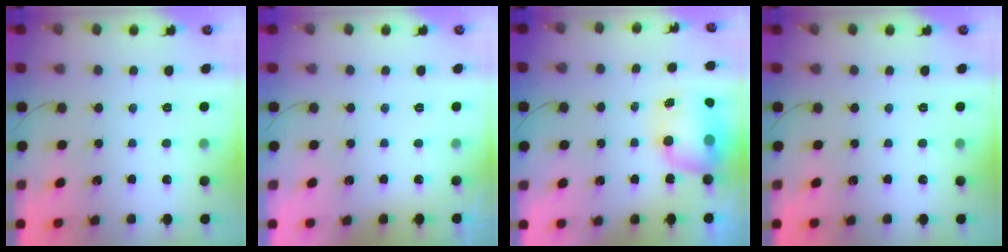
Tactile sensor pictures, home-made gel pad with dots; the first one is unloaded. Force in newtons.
{"total": 0.0}
{"total": 10.3, "press": 10.0, "slide": 2.6}
{"total": 0.0}